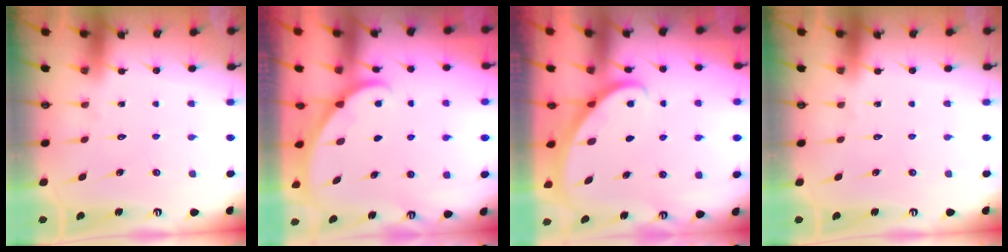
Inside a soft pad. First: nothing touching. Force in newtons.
{"total": 2.8, "press": 2.8, "slide": 0.1}
{"total": 2.7, "press": 2.7, "slide": 0.2}
{"total": 0.0}